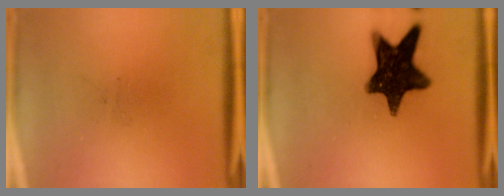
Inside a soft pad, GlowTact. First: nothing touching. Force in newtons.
{"total": 15.3}